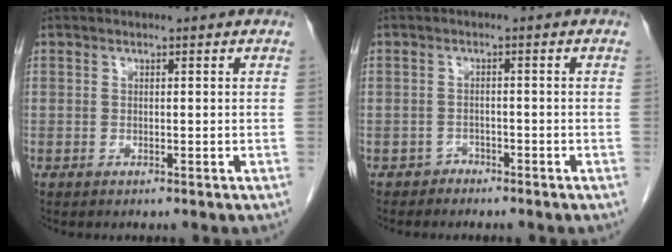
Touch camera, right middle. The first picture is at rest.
{"total": 1.4, "force": [-1.1, 0.8, -0.3], "torque": [0.001, 0.005, -0.023]}